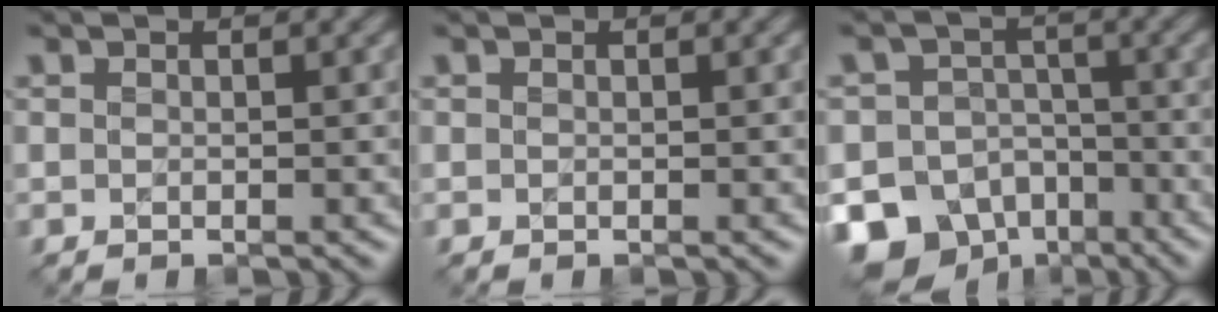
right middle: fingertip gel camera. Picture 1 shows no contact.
{"total": 0.0}
{"total": 11.3, "force": [-7.2, 8.1, 3.1], "torque": [-0.049, -0.020, -0.125]}